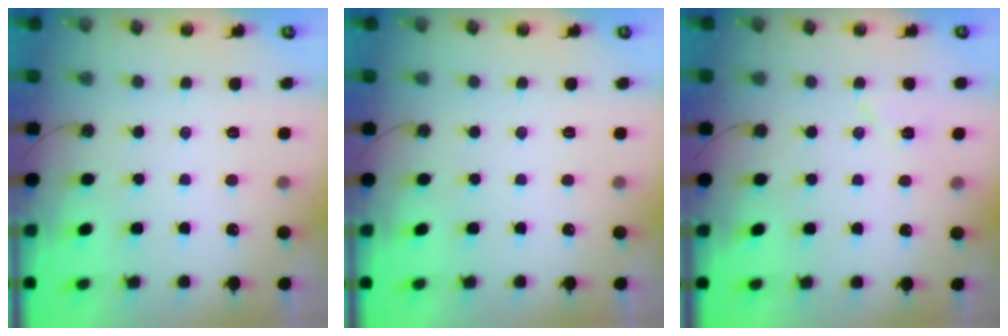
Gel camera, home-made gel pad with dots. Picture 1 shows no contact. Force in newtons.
{"total": 0.0}
{"total": 6.7, "press": 6.4, "slide": 1.8}